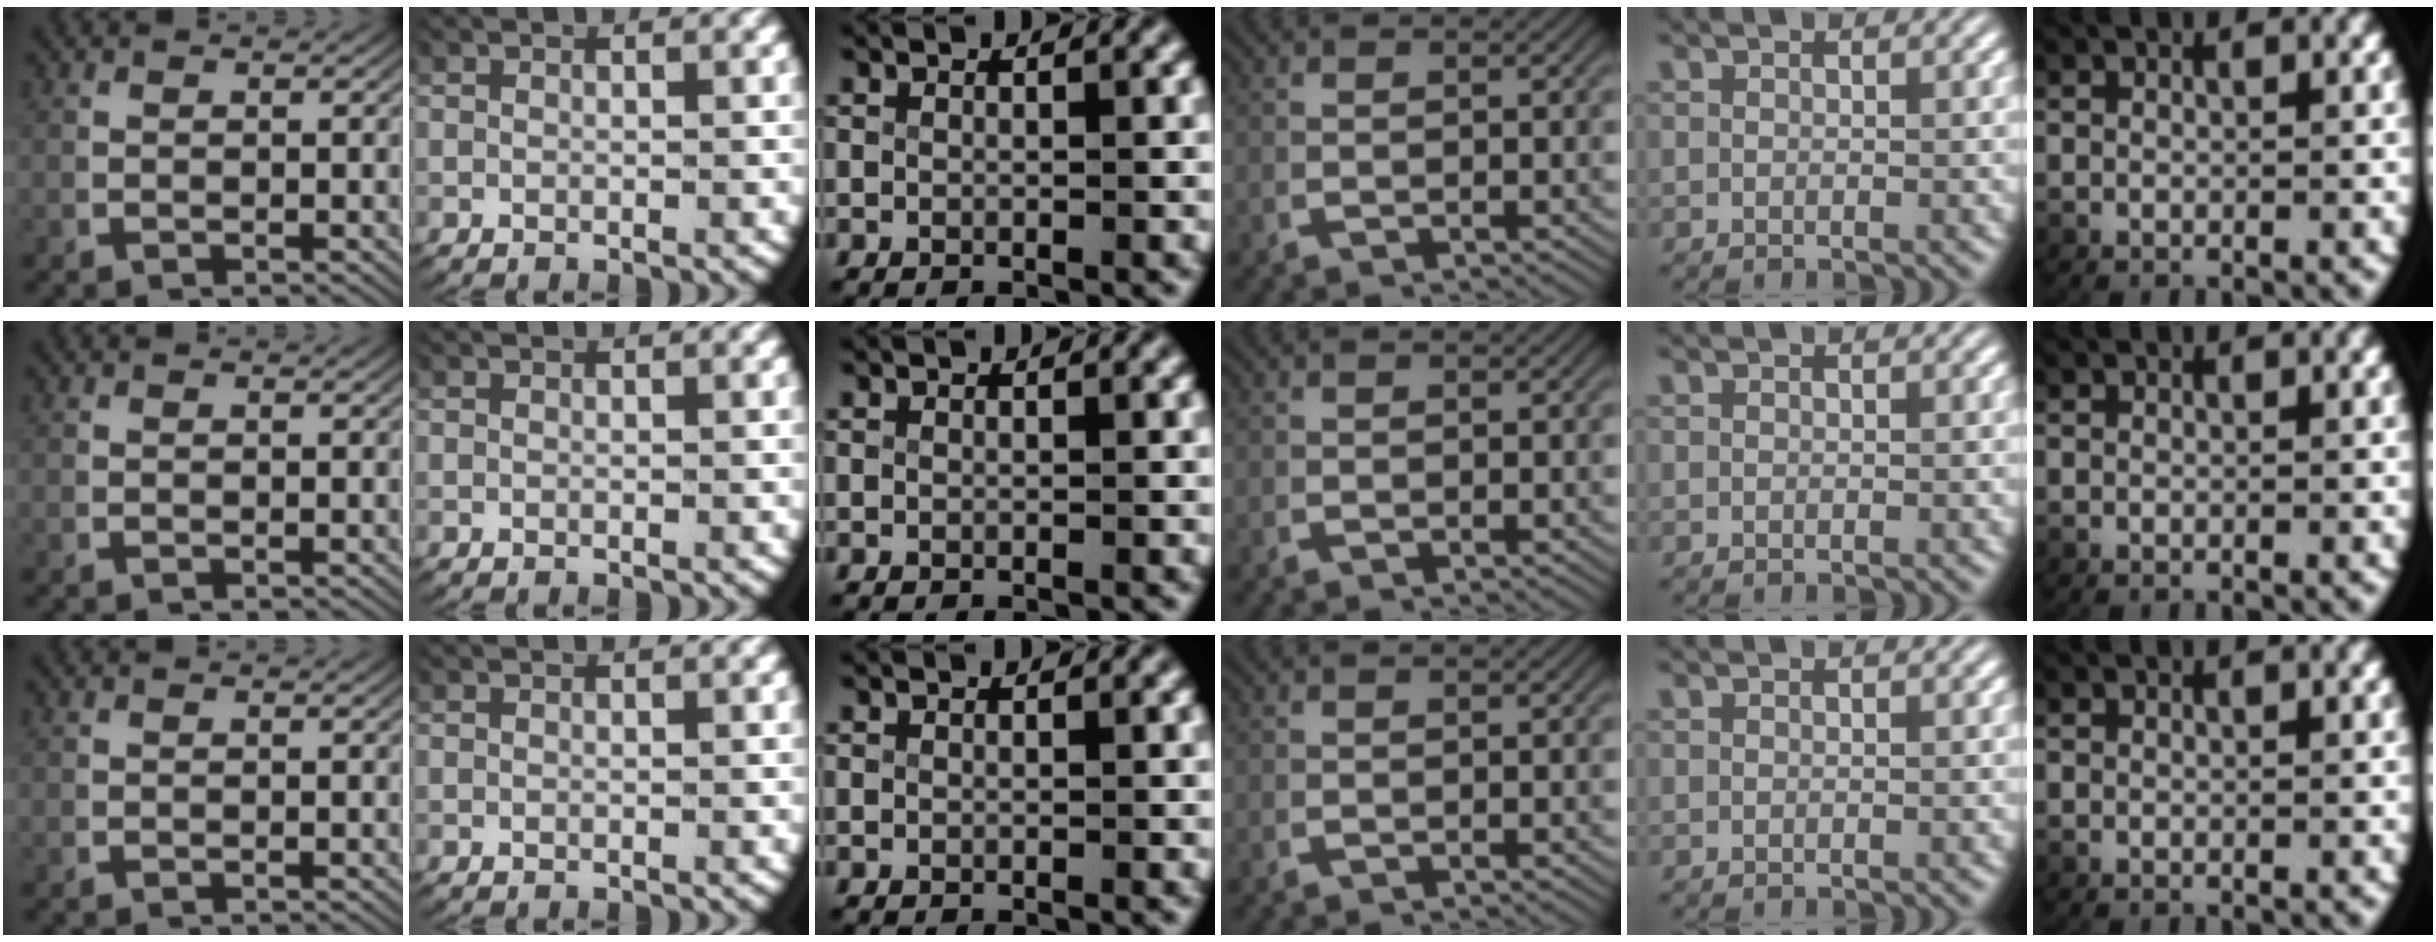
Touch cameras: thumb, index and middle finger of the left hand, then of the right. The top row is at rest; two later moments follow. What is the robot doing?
{"motion": "lift_and_place", "object": "paper"}